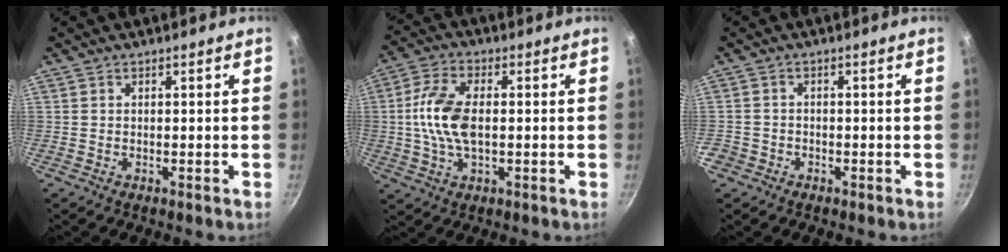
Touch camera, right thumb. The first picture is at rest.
{"total": 10.3, "force": [0.1, 5.4, 8.7], "torque": [-0.173, 0.016, -0.006]}
{"total": 2.8, "force": [-1.6, 2.2, 0.6], "torque": [-0.012, 0.016, -0.030]}